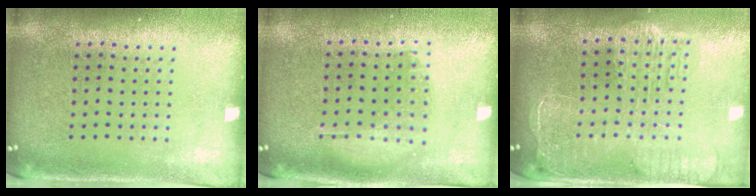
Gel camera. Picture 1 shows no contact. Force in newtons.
{"total": 1.0, "press": 0.9, "slide": 0.4}
{"total": 2.5, "press": 2.2, "slide": 1.3}